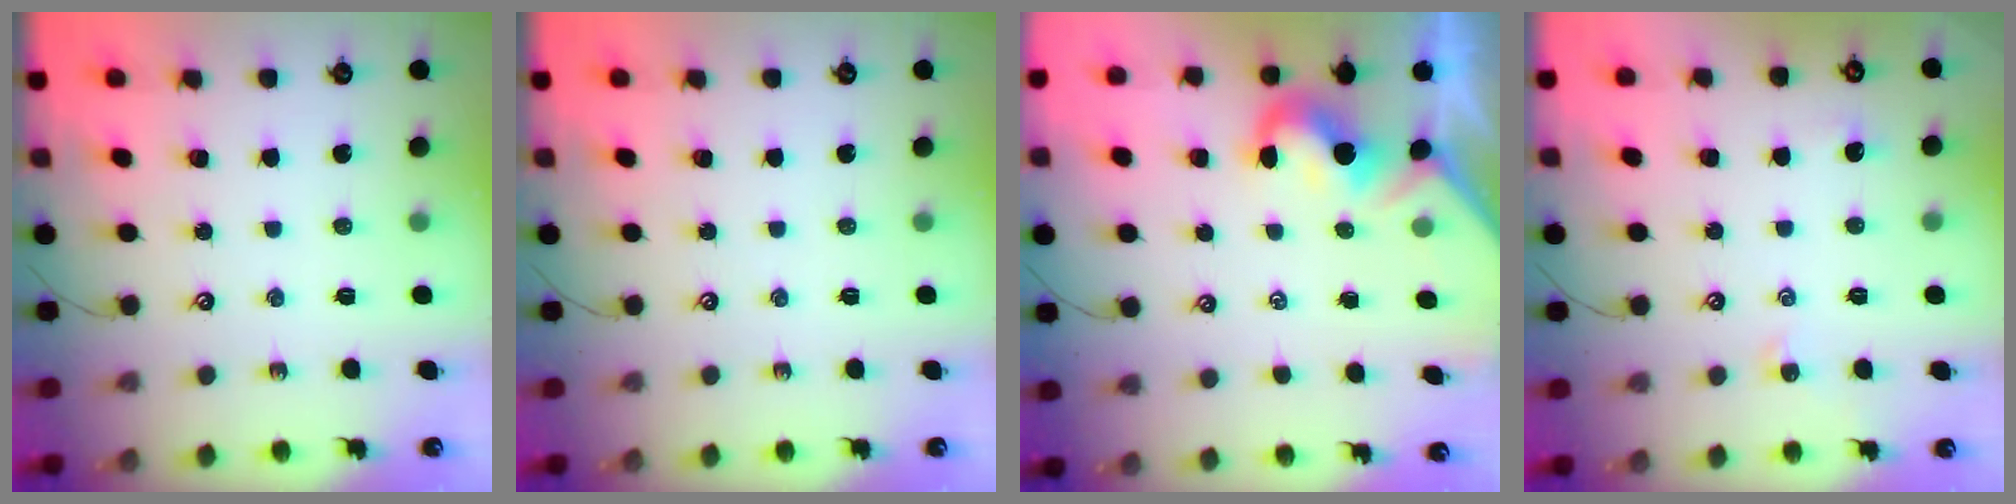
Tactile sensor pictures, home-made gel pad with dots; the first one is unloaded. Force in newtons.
{"total": 0.0}
{"total": 1.8, "press": 1.6, "slide": 0.8}
{"total": 0.0}